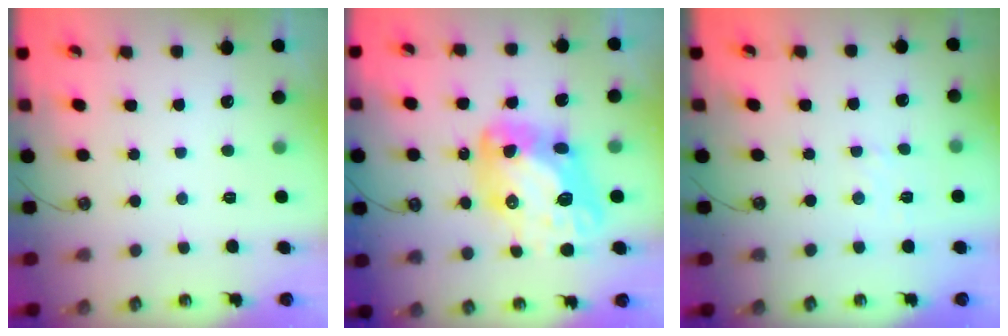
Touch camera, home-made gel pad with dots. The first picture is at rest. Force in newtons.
{"total": 17.9, "press": 17.8, "slide": 1.9}
{"total": 1.9, "press": 1.9, "slide": 0.3}